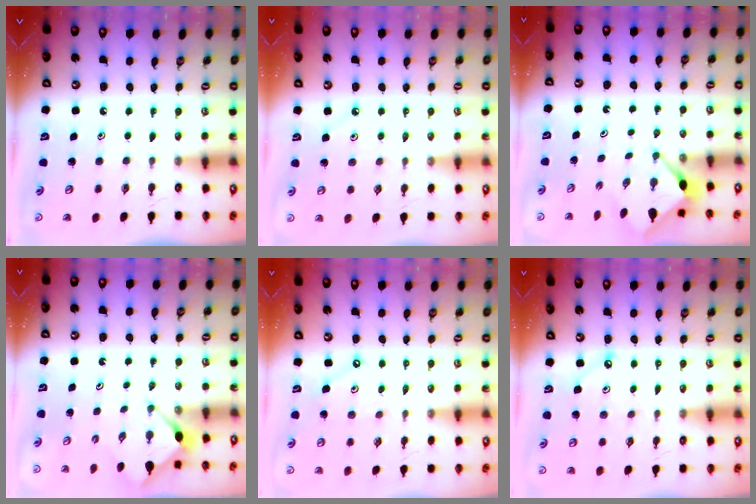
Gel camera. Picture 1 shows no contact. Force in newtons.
{"total": 2.2, "press": 2.2, "slide": 0.4}
{"total": 3.0, "press": 2.9, "slide": 0.3}
{"total": 2.7, "press": 2.7, "slide": 0.3}
{"total": 5.0, "press": 5.0, "slide": 0.5}
{"total": 5.4, "press": 5.4, "slide": 0.5}